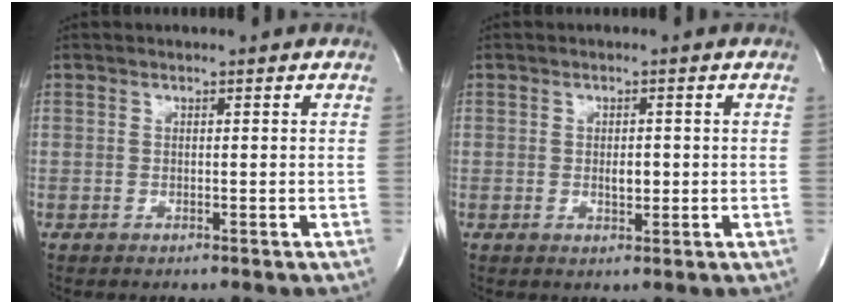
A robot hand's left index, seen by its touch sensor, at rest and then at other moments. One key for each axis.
{"total": 2.0, "fx": -0.1, "fy": 1.0, "fz": 1.7, "tx": -0.030, "ty": -0.001, "tz": 0.001}